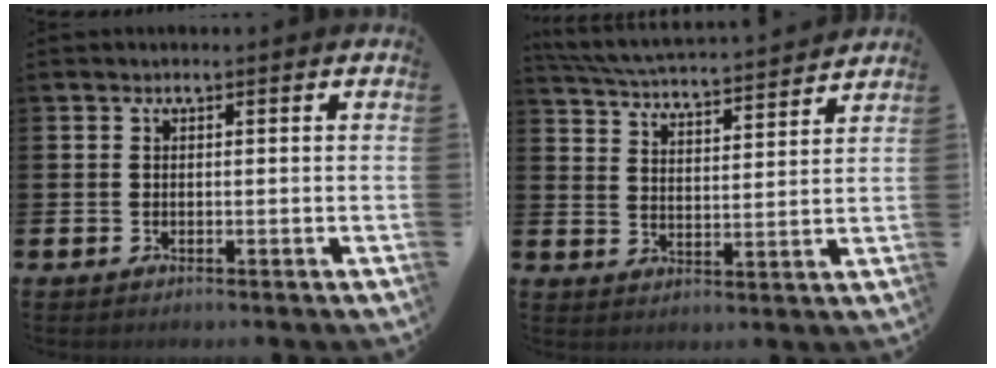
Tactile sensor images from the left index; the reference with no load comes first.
{"total": 5.4, "force": [5.3, 0.1, 0.8], "torque": [-0.042, -0.043, 0.091]}